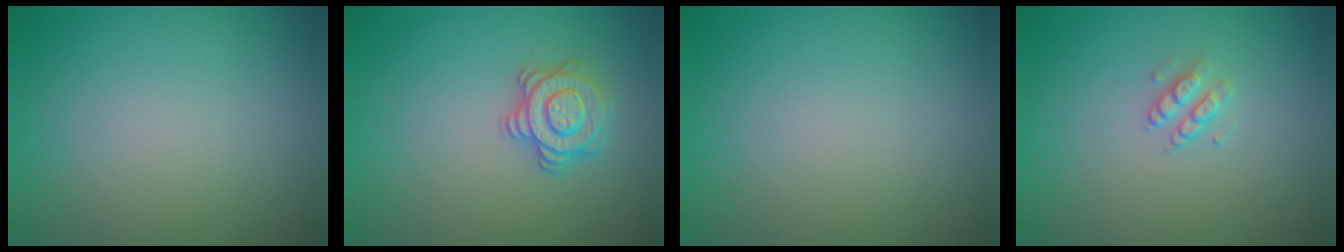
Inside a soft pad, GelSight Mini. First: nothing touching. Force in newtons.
{"total": 2.8, "press": 2.7, "slide": 0.7}
{"total": 0.0}
{"total": 1.4, "press": 1.0, "slide": 1.0}